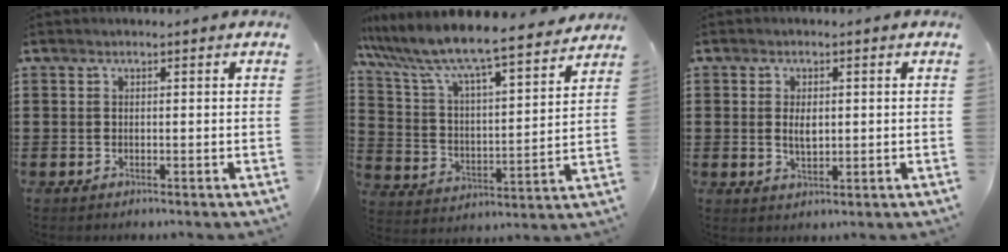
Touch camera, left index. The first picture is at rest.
{"total": 7.9, "force": [7.3, 0.2, 2.9], "torque": [-0.091, -0.054, 0.119]}
{"total": 2.8, "force": [0.2, 1.4, 2.4], "torque": [-0.040, 0.001, 0.002]}